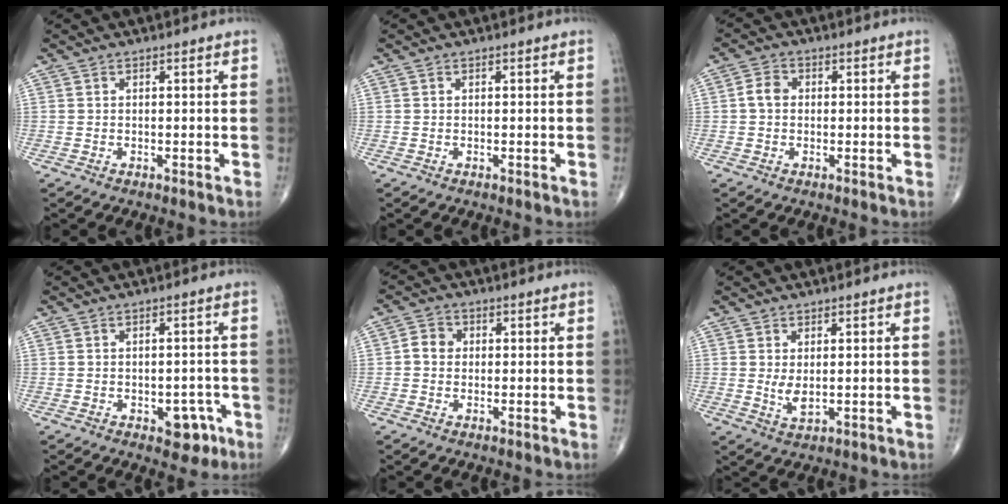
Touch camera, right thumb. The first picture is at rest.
{"total": 0.0}
{"total": 3.1, "force": [0.0, 2.4, 1.9], "torque": [-0.032, 0.009, -0.006]}
{"total": 5.1, "force": [-2.3, 3.2, 3.3], "torque": [-0.012, 0.017, -0.023]}
{"total": 3.2, "force": [0.1, 2.8, 1.5], "torque": [-0.015, 0.008, -0.006]}
{"total": 2.9, "force": [0.4, 1.2, 2.6], "torque": [-0.048, -0.011, 0.014]}